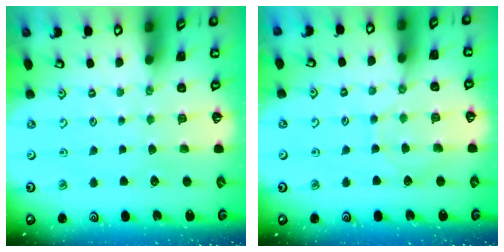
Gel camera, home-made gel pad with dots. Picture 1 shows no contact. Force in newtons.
{"total": 5.5, "press": 5.5, "slide": 0.7}